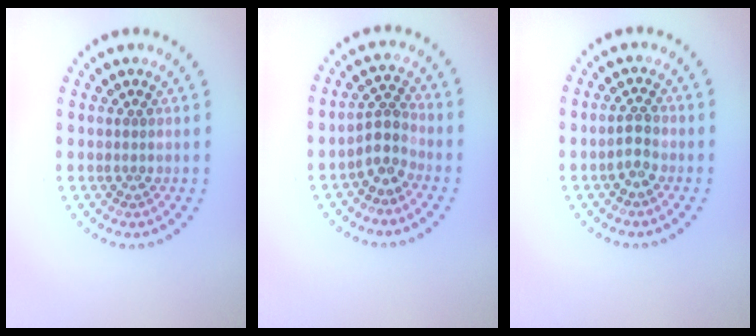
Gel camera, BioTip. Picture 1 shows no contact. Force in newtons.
{"total": 2.5, "press": 1.8, "slide": 1.7}
{"total": 1.8, "press": 1.7, "slide": 0.5}